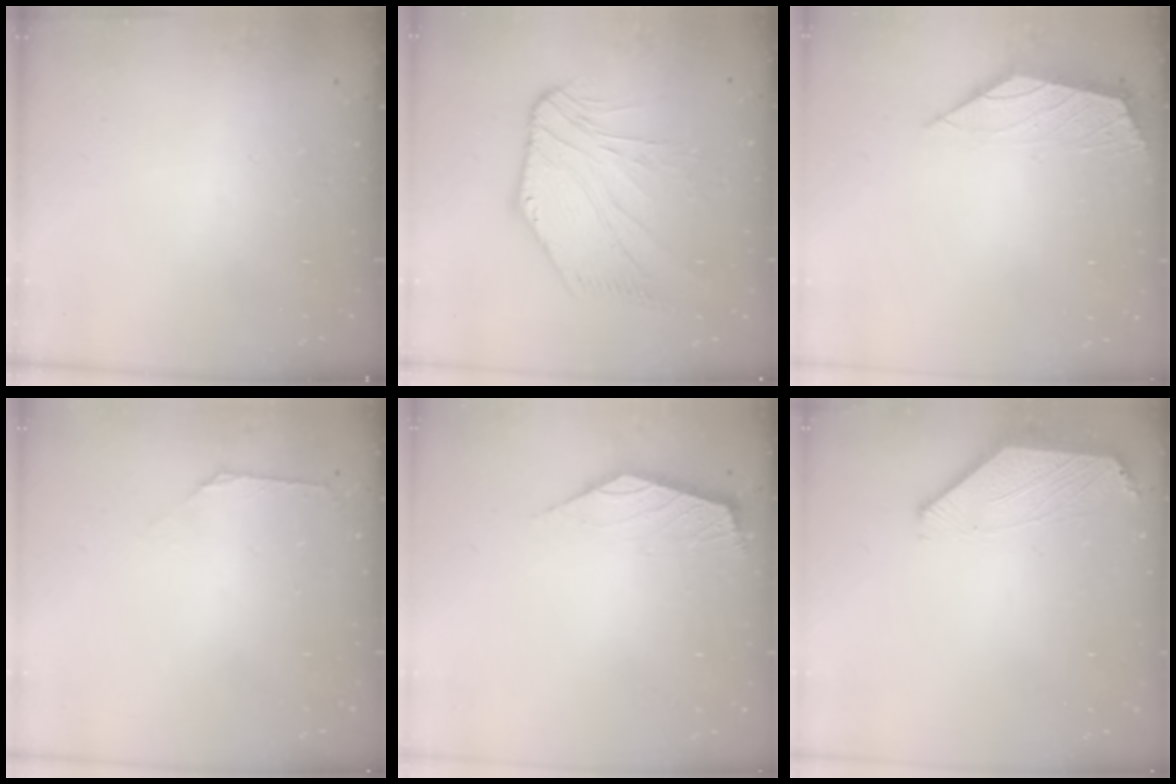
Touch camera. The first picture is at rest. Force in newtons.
{"total": 9.2, "press": 9.1, "slide": 1.3}
{"total": 2.1, "press": 2.0, "slide": 0.5}
{"total": 1.7, "press": 1.6, "slide": 0.6}
{"total": 2.5, "press": 2.4, "slide": 0.6}
{"total": 0.8, "press": 0.8, "slide": 0.1}